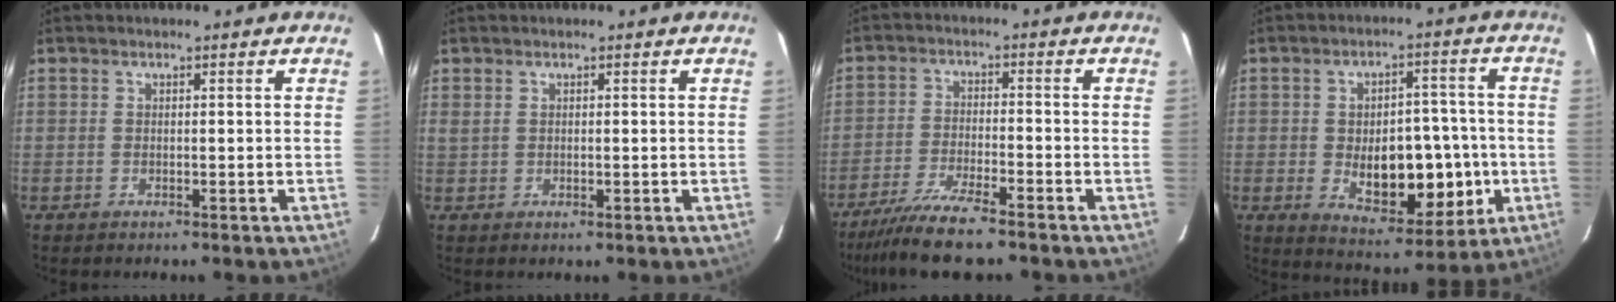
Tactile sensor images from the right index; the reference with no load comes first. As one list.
[{"total": 1.4, "force": [0.3, 0.7, 1.1], "torque": [-0.030, 0.001, 0.011]}, {"total": 8.7, "force": [-7.1, 0.3, 4.9], "torque": [-0.084, -0.026, -0.124]}, {"total": 13.6, "force": [-2.4, 7.0, 11.4], "torque": [-0.163, 0.011, -0.022]}]